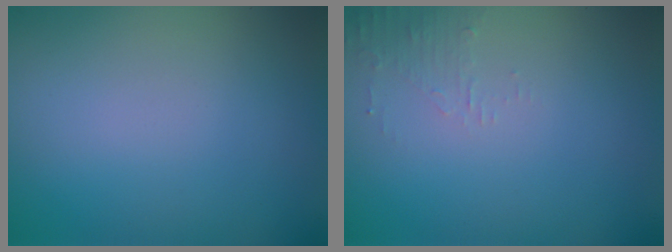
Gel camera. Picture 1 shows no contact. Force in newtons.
{"total": 1.3, "press": 1.2, "slide": 0.3}